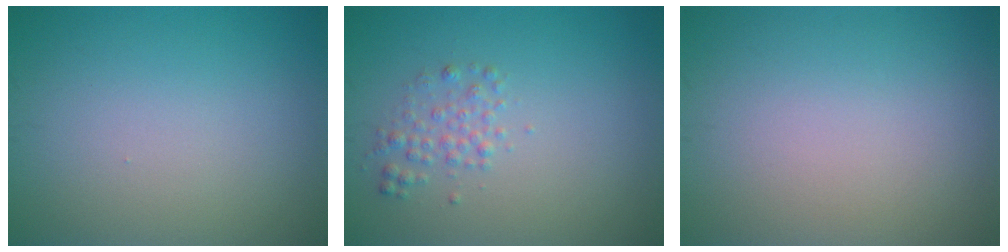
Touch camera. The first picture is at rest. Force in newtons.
{"total": 1.6, "press": 1.6, "slide": 0.0}
{"total": 0.0}